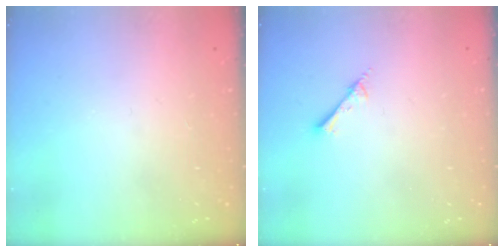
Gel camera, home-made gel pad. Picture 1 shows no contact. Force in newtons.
{"total": 2.4, "press": 2.4, "slide": 0.2}